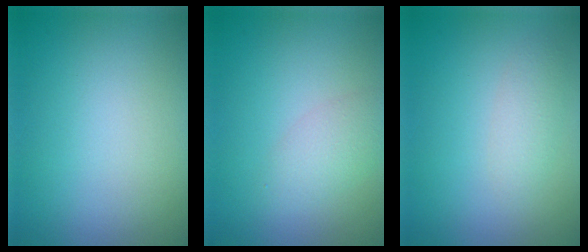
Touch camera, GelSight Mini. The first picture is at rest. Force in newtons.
{"total": 2.2, "press": 2.2, "slide": 0.1}
{"total": 1.8, "press": 1.8, "slide": 0.1}